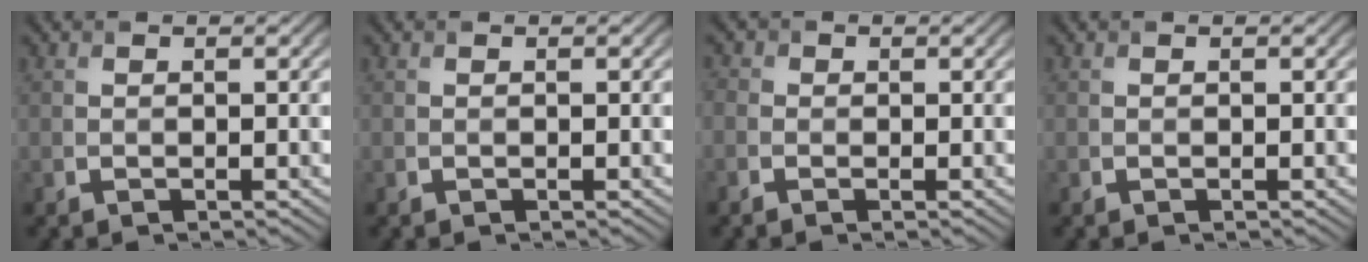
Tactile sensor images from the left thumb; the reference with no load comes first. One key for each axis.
{"total": 0.0}
{"total": 1.9, "fx": -0.7, "fy": 1.7, "fz": 0.7, "tx": -0.016, "ty": -0.001, "tz": -0.021}
{"total": 0.0}